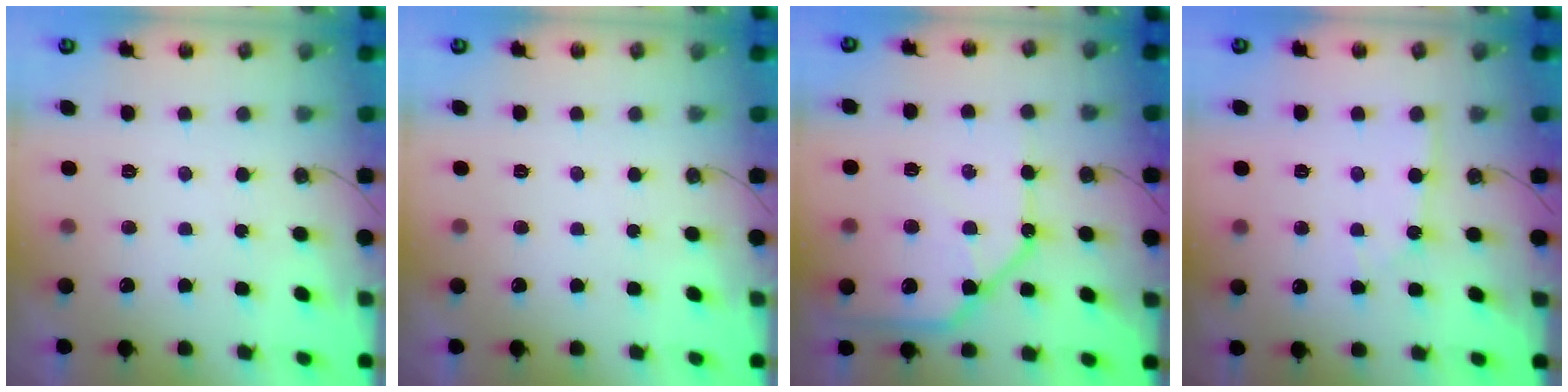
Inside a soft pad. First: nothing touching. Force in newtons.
{"total": 0.0}
{"total": 15.8, "press": 15.7, "slide": 1.7}
{"total": 2.0, "press": 2.0, "slide": 0.1}